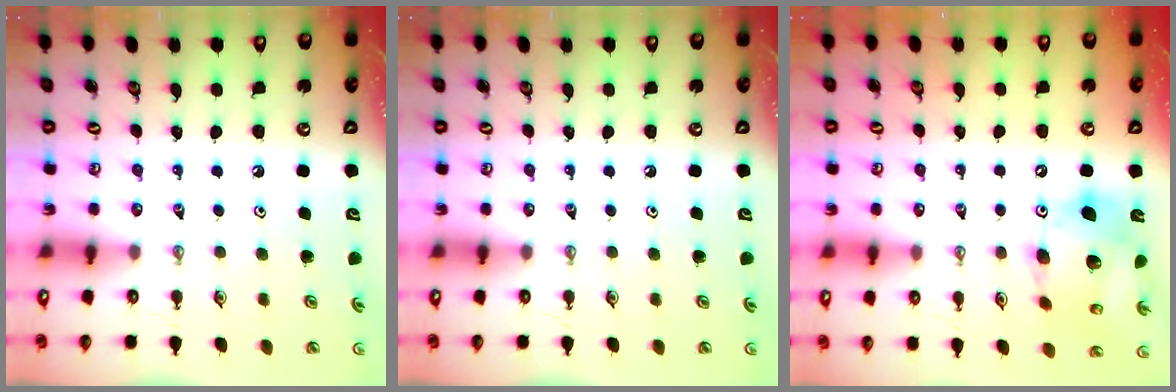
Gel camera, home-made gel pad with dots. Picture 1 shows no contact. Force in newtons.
{"total": 0.0}
{"total": 16.0, "press": 15.7, "slide": 3.1}